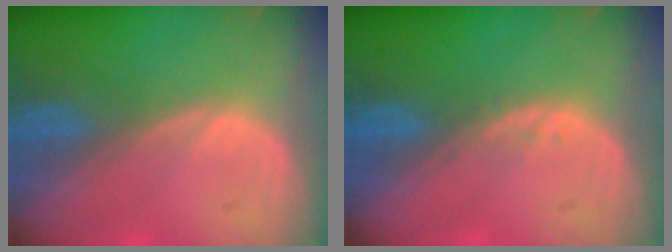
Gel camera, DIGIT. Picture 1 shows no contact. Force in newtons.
{"total": 1.0, "press": 1.0, "slide": 0.2}